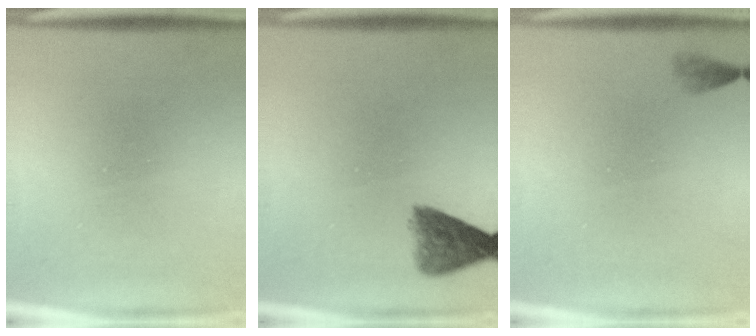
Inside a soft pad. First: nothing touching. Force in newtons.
{"total": 4.8}
{"total": 1.4}